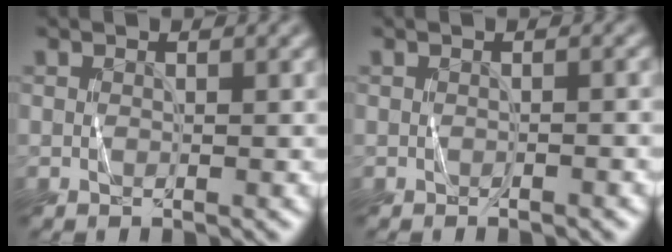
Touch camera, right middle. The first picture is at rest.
{"total": 0.9, "force": [-0.5, 0.2, 0.7], "torque": [-0.009, 0.001, -0.006]}